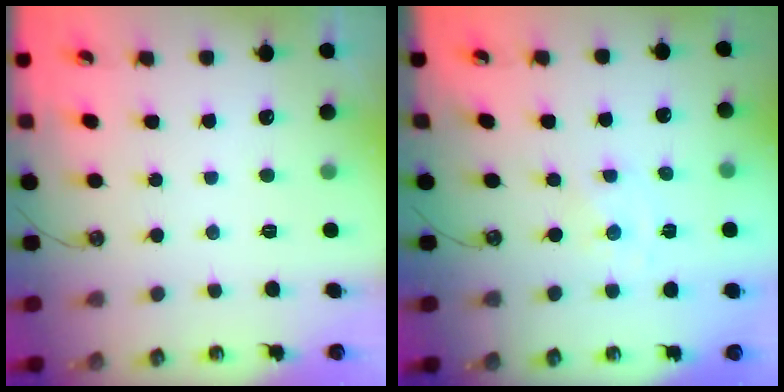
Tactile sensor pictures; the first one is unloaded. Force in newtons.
{"total": 0.0}